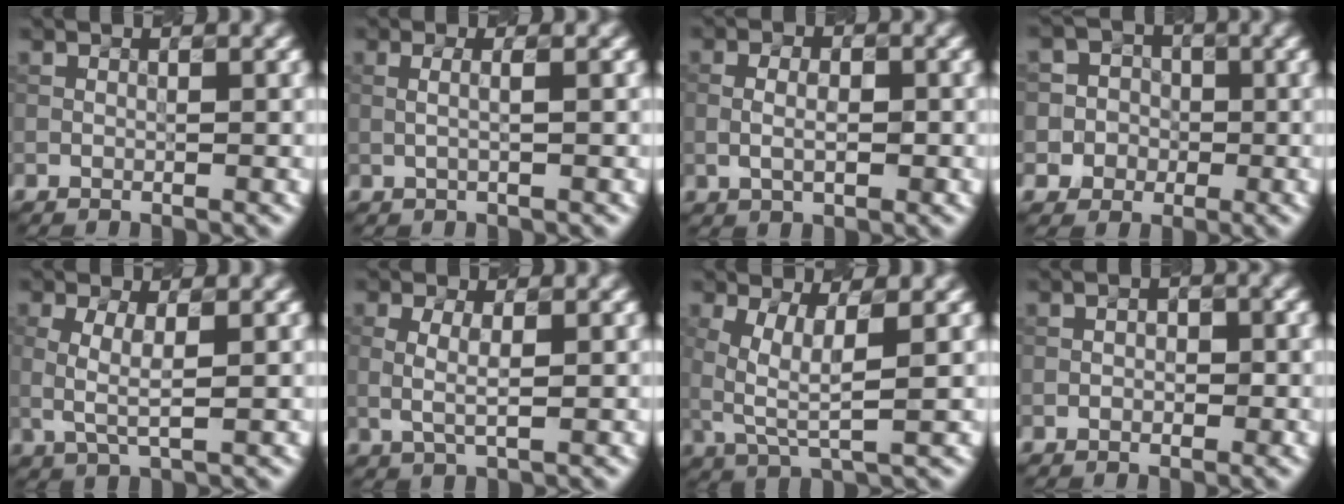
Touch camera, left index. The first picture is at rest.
{"total": 1.2, "force": [0.2, 0.3, 1.1], "torque": [-0.016, 0.000, 0.001]}
{"total": 2.0, "force": [-0.1, 1.0, 1.7], "torque": [-0.032, -0.004, 0.002]}
{"total": 3.9, "force": [-0.6, 3.8, -0.3], "torque": [0.022, 0.028, -0.027]}
{"total": 2.1, "force": [0.1, 0.6, 2.0], "torque": [-0.059, 0.004, 0.008]}
{"total": 1.4, "force": [0.1, 0.4, 1.3], "torque": [-0.042, 0.004, 0.009]}
{"total": 4.0, "force": [0.6, 1.1, 3.8], "torque": [-0.092, 0.001, 0.020]}
{"total": 1.3, "force": [-0.5, 0.7, 0.9], "torque": [-0.004, 0.007, -0.005]}